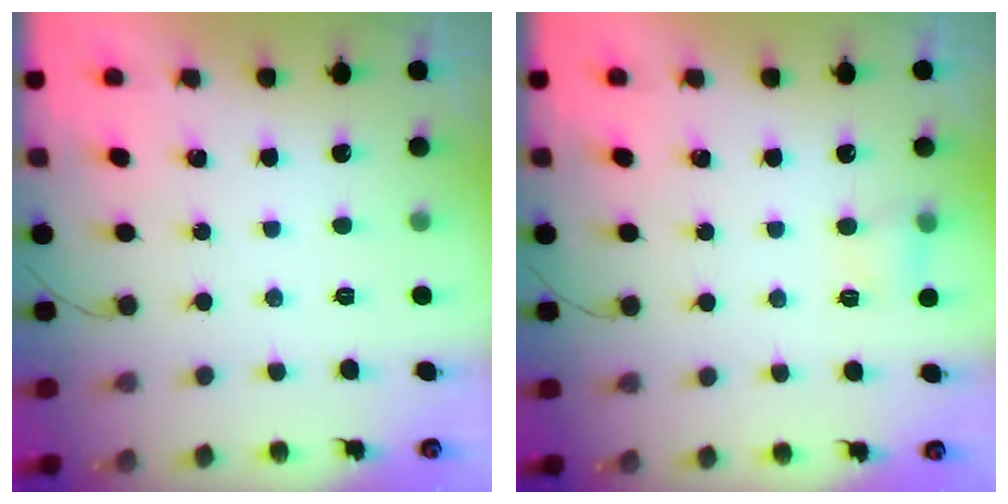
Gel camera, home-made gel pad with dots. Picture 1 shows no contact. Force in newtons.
{"total": 4.1, "press": 3.9, "slide": 1.3}